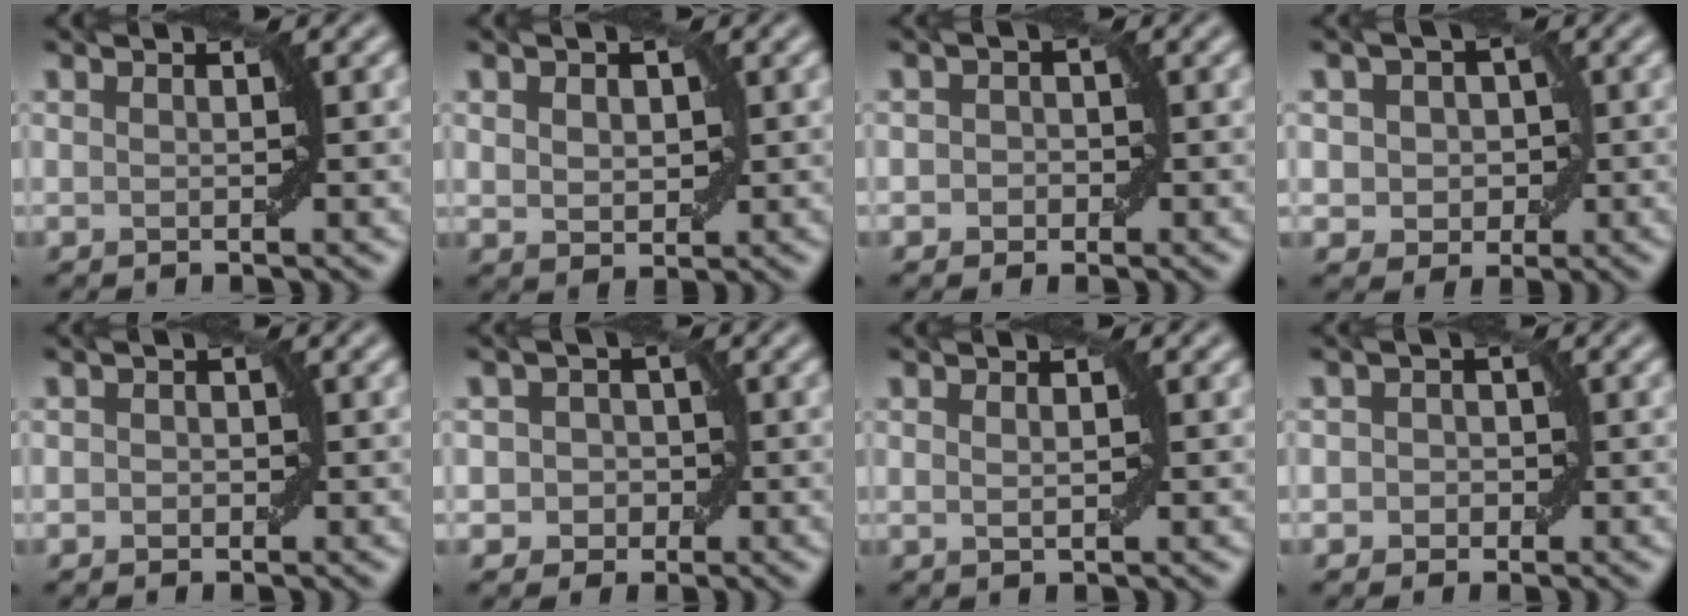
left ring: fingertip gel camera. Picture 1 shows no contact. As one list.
[{"total": 2.3, "force": [0.6, 1.7, 1.4], "torque": [-0.024, -0.002, 0.014]}, {"total": 1.8, "force": [-0.2, 1.6, 0.6], "torque": [0.008, 0.005, -0.015]}, {"total": 3.8, "force": [0.4, 3.2, 2.0], "torque": [-0.016, 0.013, -0.012]}, {"total": 1.1, "force": [-0.2, 1.0, 0.5], "torque": [0.001, 0.001, -0.007]}, {"total": 2.8, "force": [-0.2, 2.6, 1.0], "torque": [0.011, 0.010, -0.020]}, {"total": 0.9, "force": [0.2, 0.4, 0.8], "torque": [-0.015, 0.001, 0.004]}, {"total": 2.1, "force": [-0.1, 1.9, 0.8], "torque": [0.010, 0.007, -0.016]}]